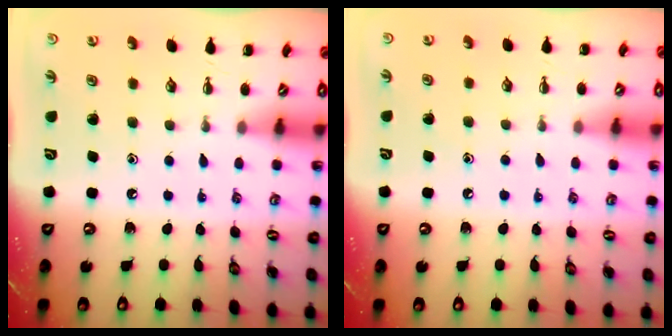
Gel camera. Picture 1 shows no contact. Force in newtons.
{"total": 4.7, "press": 4.4, "slide": 1.6}